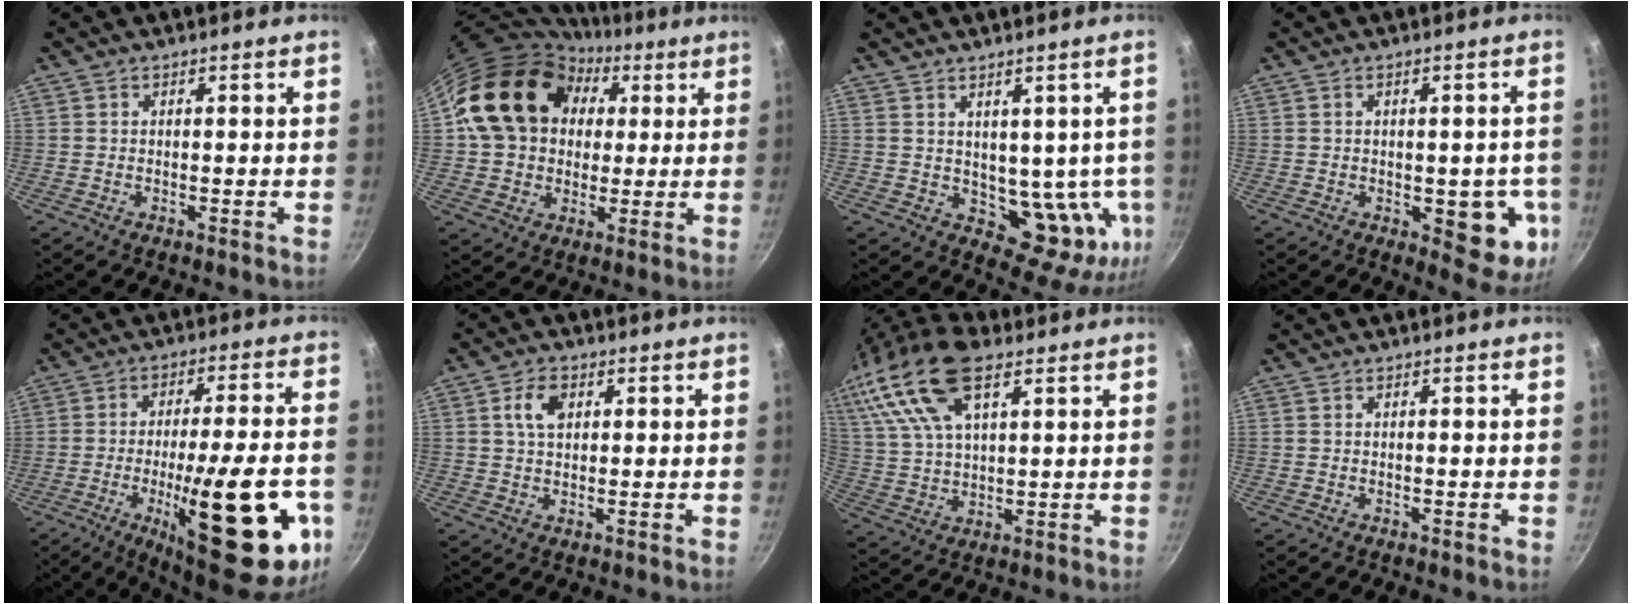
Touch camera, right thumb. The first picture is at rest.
{"total": 19.4, "force": [5.4, 15.3, 10.6], "torque": [-0.152, 0.024, 0.090]}
{"total": 11.6, "force": [1.1, 7.3, 9.0], "torque": [-0.076, -0.024, 0.036]}
{"total": 10.5, "force": [-2.0, 4.9, 9.0], "torque": [-0.064, -0.005, -0.019]}
{"total": 27.3, "force": [-8.6, 8.0, 24.7], "torque": [-0.313, 0.008, -0.114]}
{"total": 5.0, "force": [1.4, 3.2, 3.5], "torque": [-0.052, 0.003, 0.024]}
{"total": 23.2, "force": [12.6, 11.7, 15.6], "torque": [-0.337, 0.028, 0.238]}
{"total": 0.0}